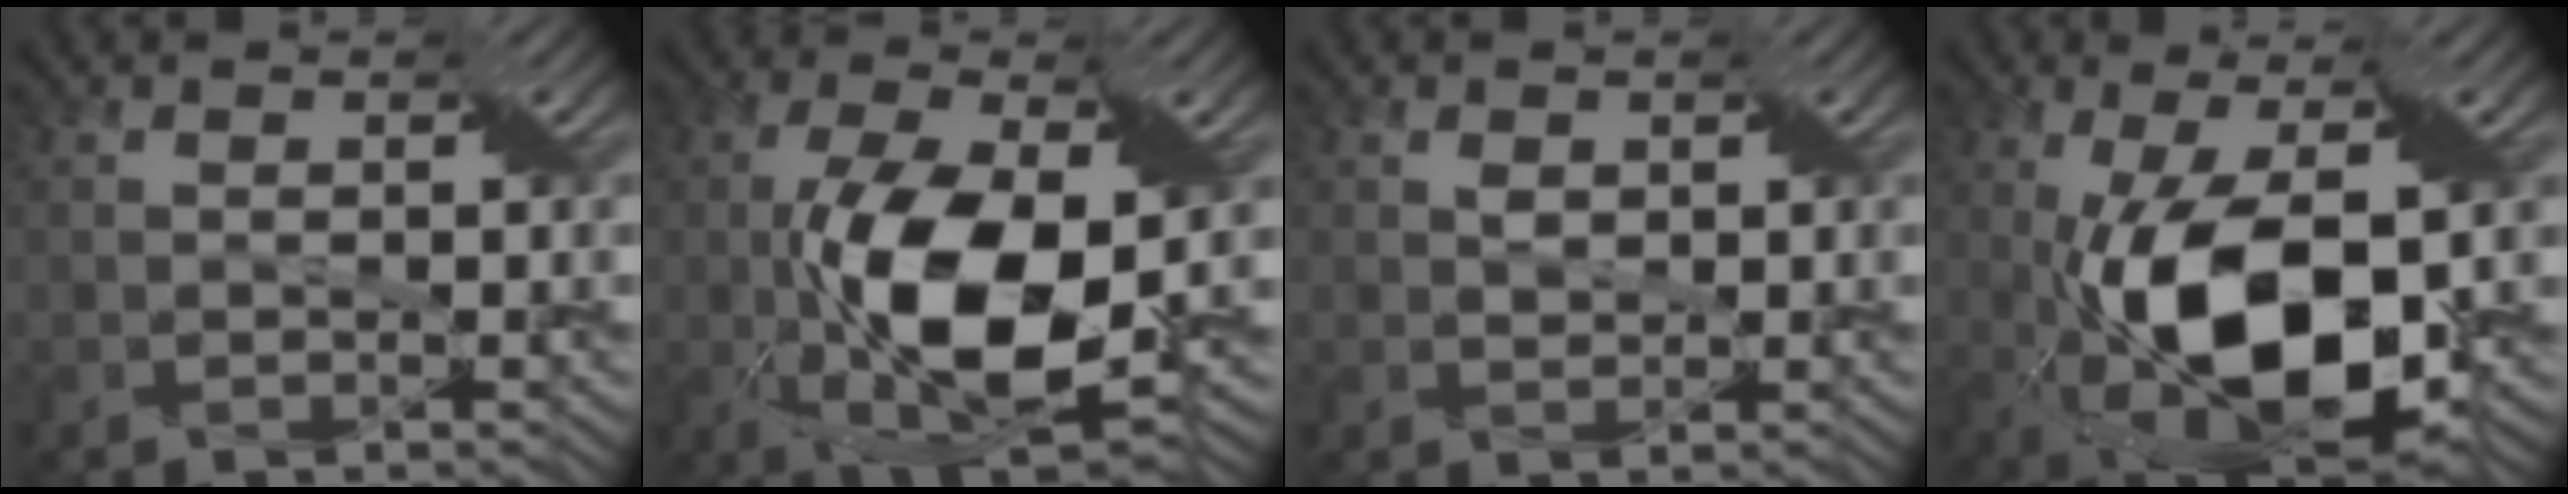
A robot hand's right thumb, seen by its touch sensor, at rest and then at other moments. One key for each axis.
{"total": 13.6, "fx": -1.4, "fy": 6.0, "fz": 12.2, "tx": -0.249, "ty": -0.007, "tz": -0.020}
{"total": 1.2, "fx": 0.6, "fy": 0.8, "fz": 0.7, "tx": -0.015, "ty": 0.000, "tz": 0.013}
{"total": 14.9, "fx": -2.0, "fy": 7.1, "fz": 13.0, "tx": -0.249, "ty": -0.010, "tz": -0.037}